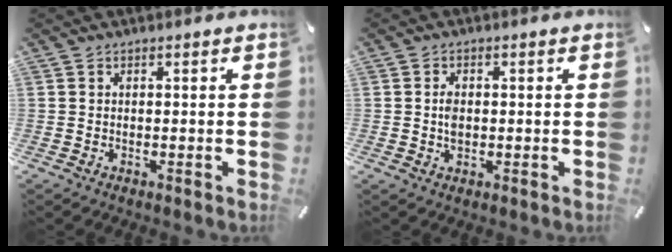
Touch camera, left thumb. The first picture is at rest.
{"total": 2.9, "force": [0.0, 1.9, 2.2], "torque": [-0.053, 0.000, -0.004]}